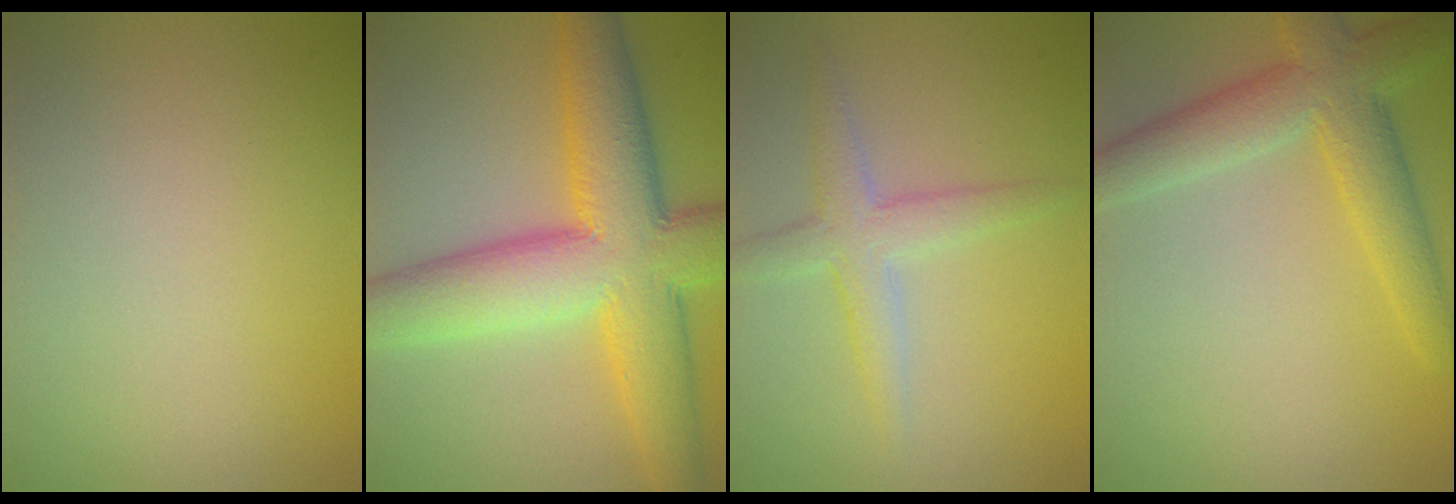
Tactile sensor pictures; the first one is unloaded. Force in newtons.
{"total": 11.3, "press": 11.3, "slide": 0.1}
{"total": 2.9, "press": 2.9, "slide": 0.1}
{"total": 5.5, "press": 5.5, "slide": 0.3}